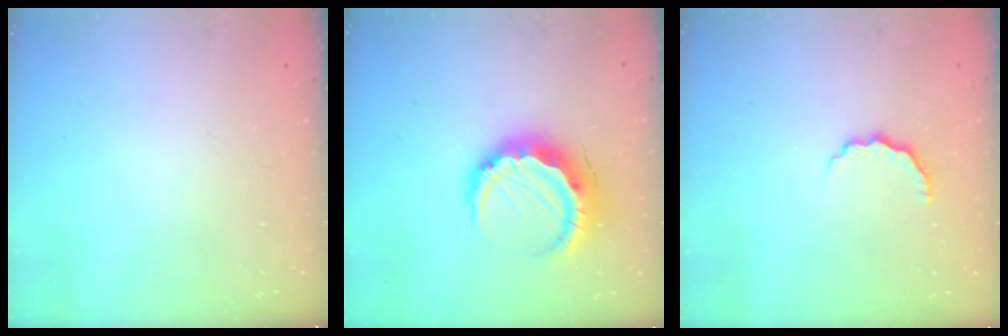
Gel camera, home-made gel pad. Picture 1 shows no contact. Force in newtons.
{"total": 13.8, "press": 13.8, "slide": 0.5}
{"total": 5.2, "press": 5.1, "slide": 1.0}